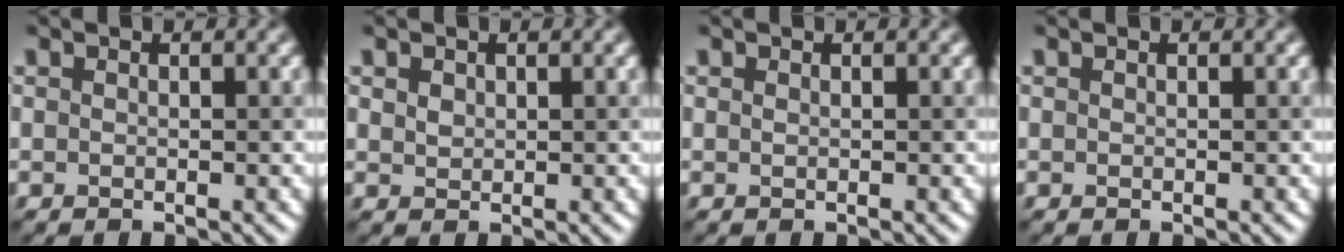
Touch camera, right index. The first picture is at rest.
{"total": 0.8, "force": [0.4, 0.6, 0.2], "torque": [-0.004, 0.007, 0.012]}
{"total": 0.0}
{"total": 0.0}